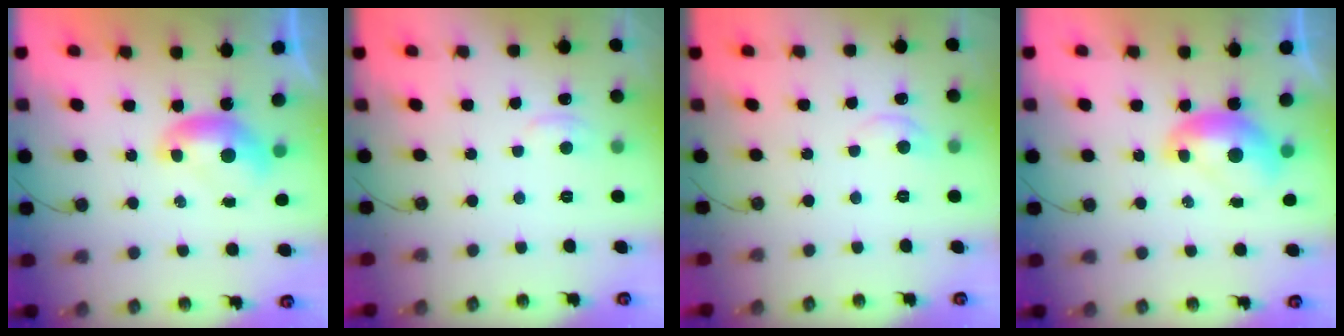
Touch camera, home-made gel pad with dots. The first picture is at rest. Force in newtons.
{"total": 2.3, "press": 2.3, "slide": 0.6}
{"total": 0.0}
{"total": 1.6, "press": 1.5, "slide": 0.2}